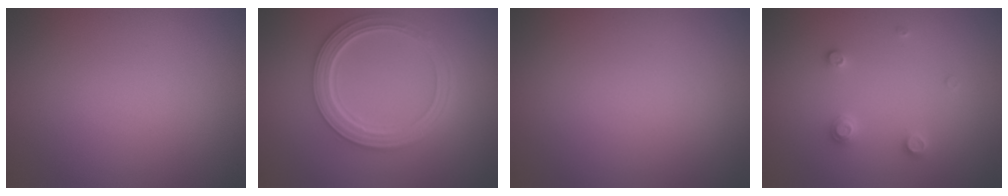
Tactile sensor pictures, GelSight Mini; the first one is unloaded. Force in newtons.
{"total": 5.1, "press": 4.0, "slide": 3.1}
{"total": 0.0}
{"total": 1.5, "press": 1.5, "slide": 0.2}